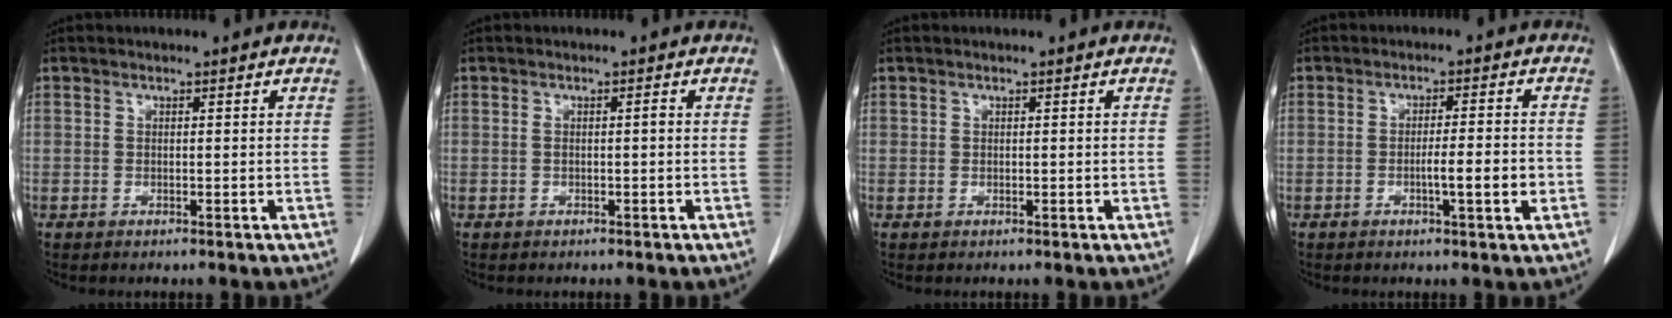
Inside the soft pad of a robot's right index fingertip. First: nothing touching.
{"total": 1.4, "force": [0.0, 0.5, 1.3], "torque": [-0.035, 0.009, 0.002]}
{"total": 0.8, "force": [0.1, 0.6, 0.4], "torque": [-0.011, 0.009, 0.007]}
{"total": 5.6, "force": [-1.4, 0.7, 5.3], "torque": [-0.087, 0.001, -0.018]}